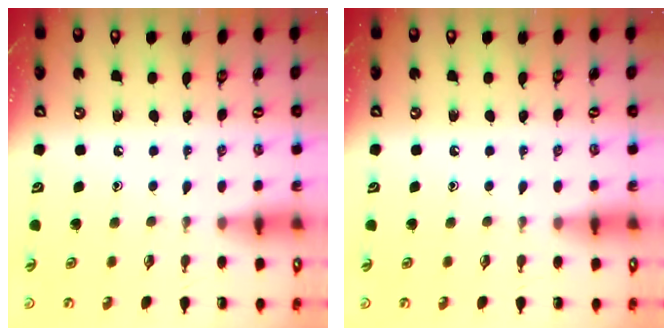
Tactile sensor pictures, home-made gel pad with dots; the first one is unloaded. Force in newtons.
{"total": 0.0}